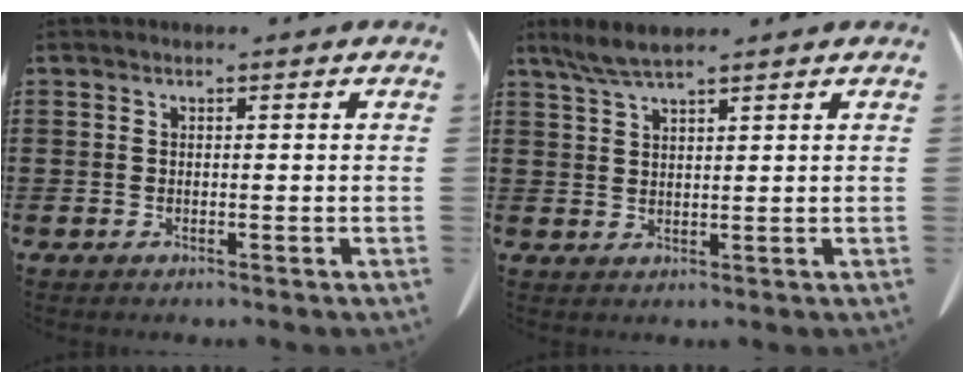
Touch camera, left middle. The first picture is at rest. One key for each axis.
{"total": 4.0, "fx": 3.0, "fy": 0.5, "fz": 2.6, "tx": -0.058, "ty": 0.001, "tz": 0.055}